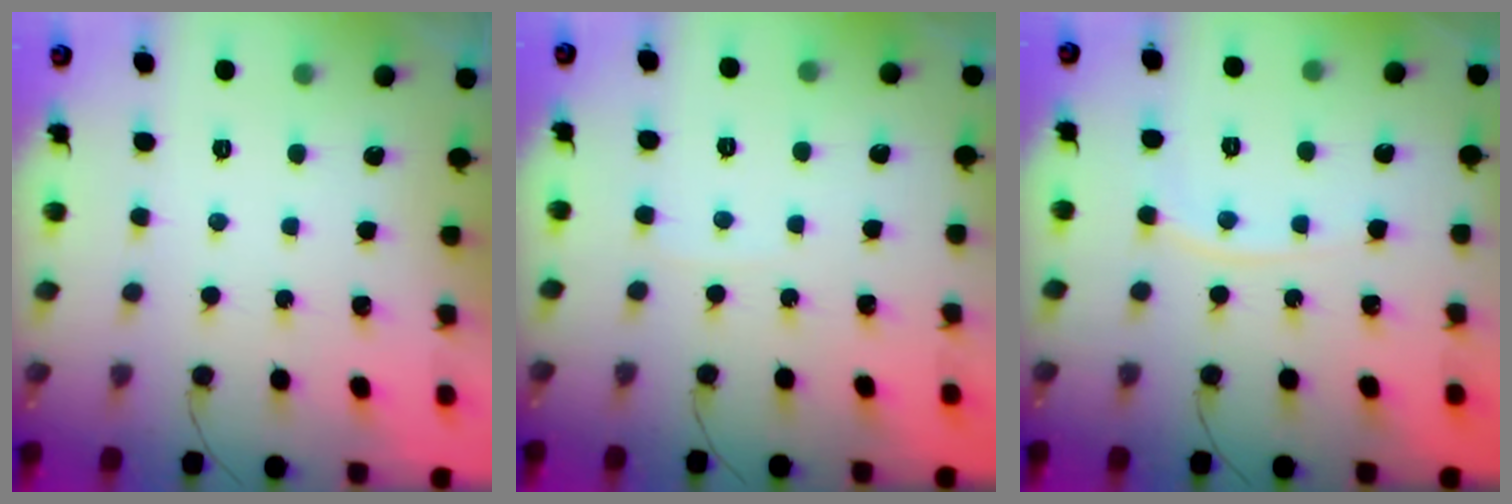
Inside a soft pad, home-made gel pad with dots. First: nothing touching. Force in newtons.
{"total": 2.0, "press": 2.0, "slide": 0.2}
{"total": 4.5, "press": 4.4, "slide": 0.7}